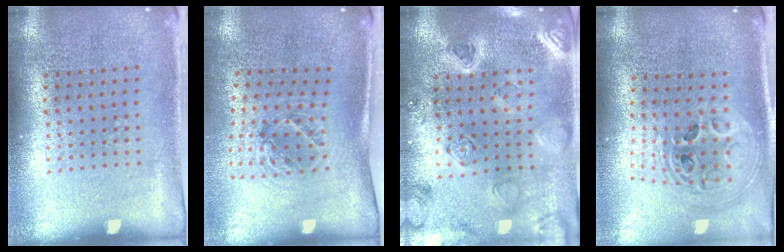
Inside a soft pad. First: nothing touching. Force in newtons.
{"total": 1.2, "press": 1.1, "slide": 0.5}
{"total": 2.2, "press": 2.2, "slide": 0.2}
{"total": 2.5, "press": 1.9, "slide": 1.6}